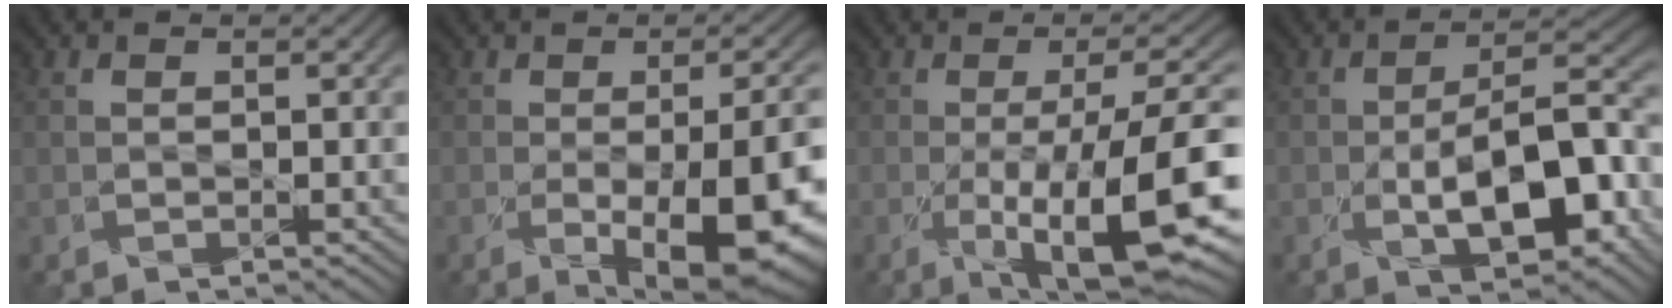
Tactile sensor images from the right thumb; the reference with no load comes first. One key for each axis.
{"total": 12.8, "fx": -4.4, "fy": 5.4, "fz": 10.7, "tx": -0.140, "ty": -0.037, "tz": -0.043}
{"total": 13.6, "fx": -4.2, "fy": 3.5, "fz": 12.4, "tx": -0.179, "ty": -0.013, "tz": -0.065}
{"total": 10.4, "fx": -3.5, "fy": 4.5, "fz": 8.7, "tx": -0.137, "ty": -0.007, "tz": -0.058}